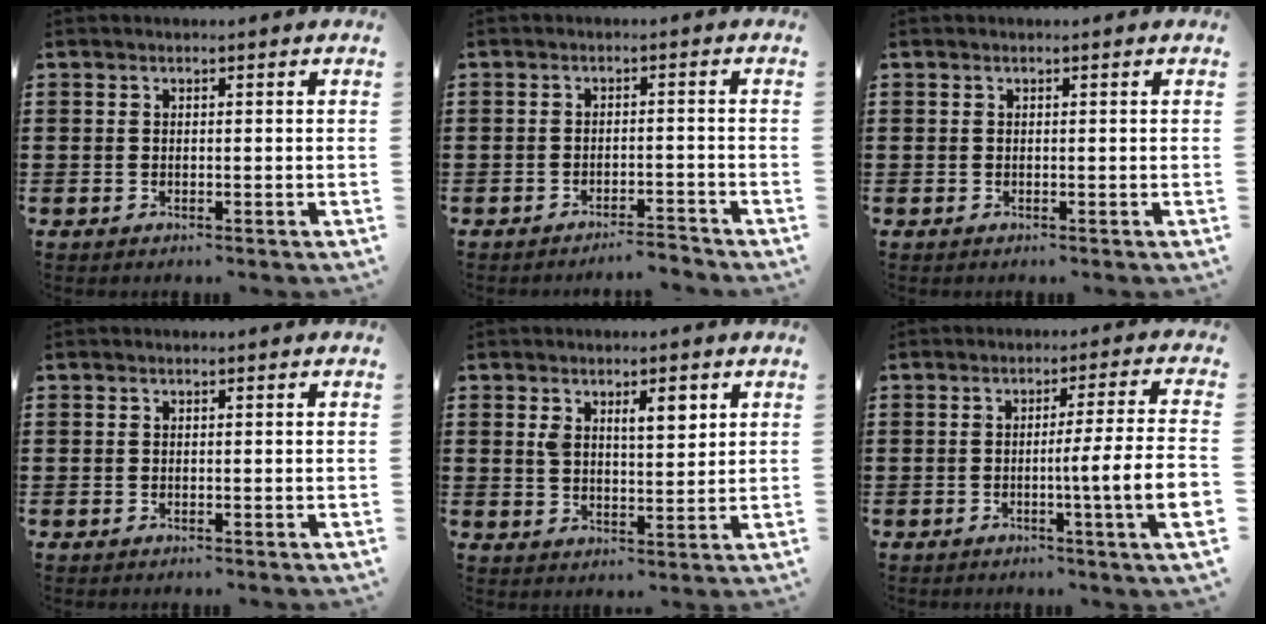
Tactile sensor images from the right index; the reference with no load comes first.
{"total": 2.9, "force": [-2.9, -0.2, 0.5], "torque": [-0.011, -0.002, -0.059]}
{"total": 0.0}
{"total": 0.0}
{"total": 4.5, "force": [2.1, 1.8, 3.5], "torque": [-0.060, 0.000, 0.032]}
{"total": 8.3, "force": [-1.7, -0.7, 8.1], "torque": [-0.138, -0.013, -0.032]}